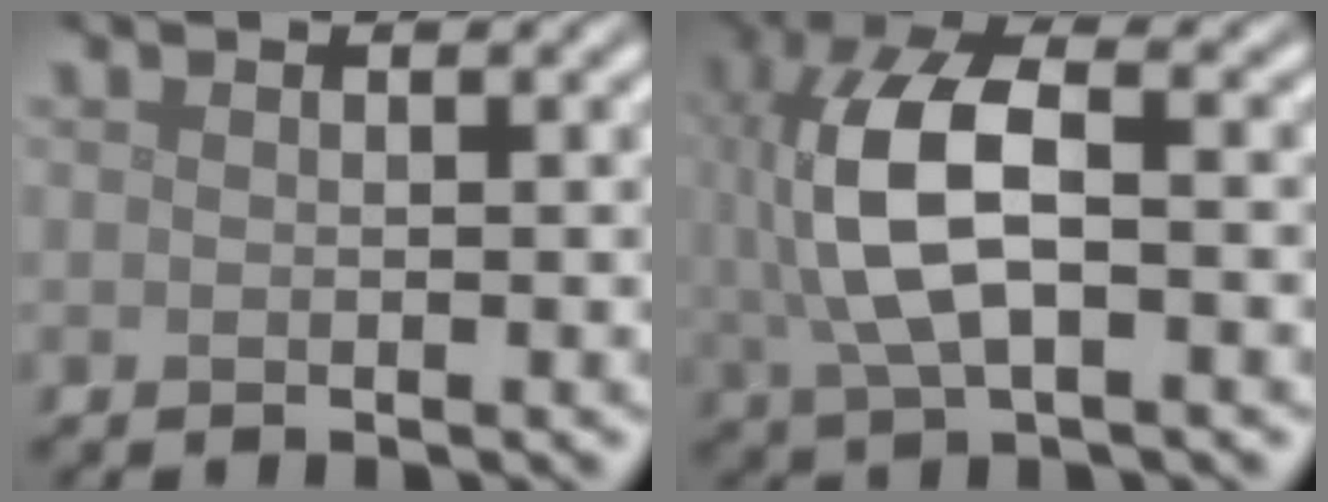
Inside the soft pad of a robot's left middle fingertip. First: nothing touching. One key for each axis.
{"total": 8.8, "fx": 0.5, "fy": 4.2, "fz": 7.8, "tx": -0.178, "ty": 0.009, "tz": 0.008}